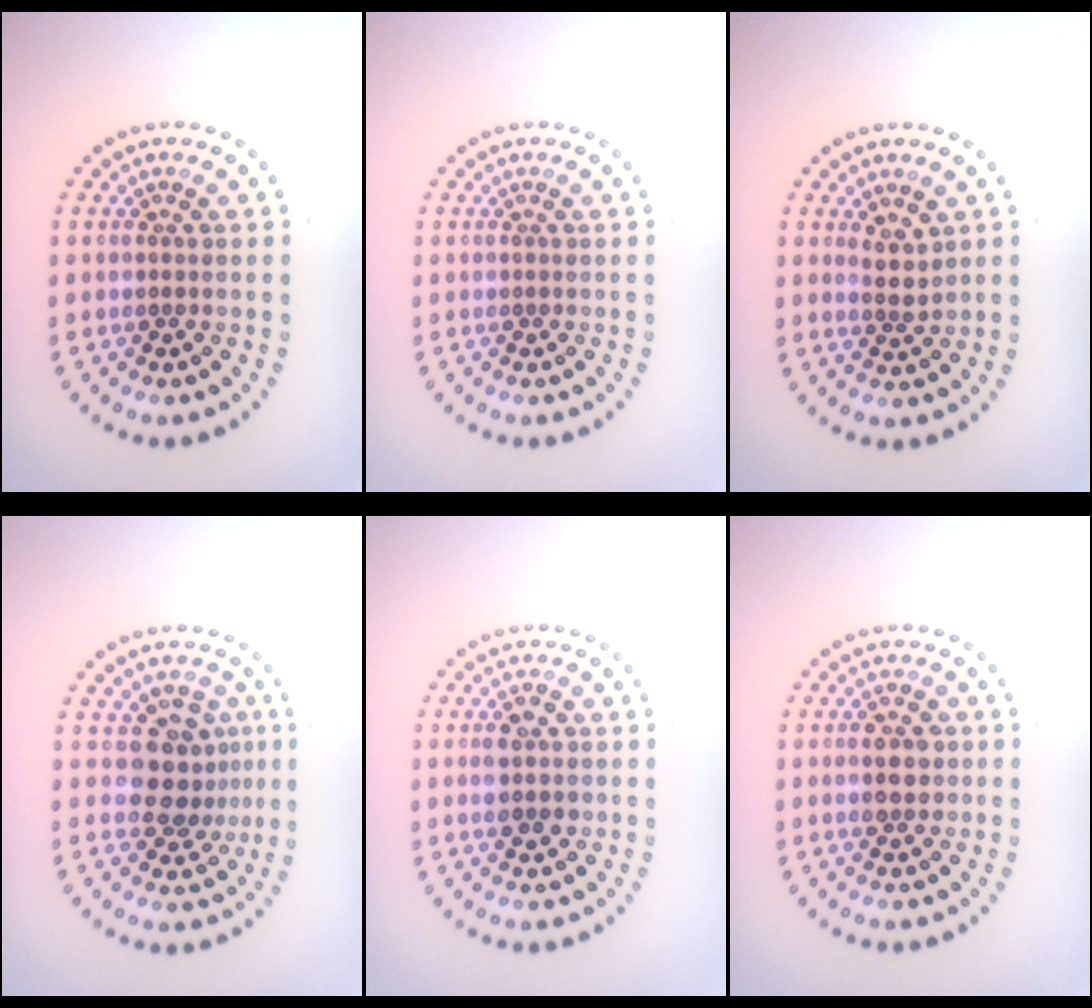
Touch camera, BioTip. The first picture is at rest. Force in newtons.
{"total": 0.0}
{"total": 1.6, "press": 1.4, "slide": 0.9}
{"total": 3.8, "press": 3.4, "slide": 1.7}
{"total": 2.9, "press": 2.9, "slide": 0.1}
{"total": 2.4, "press": 2.4, "slide": 0.1}